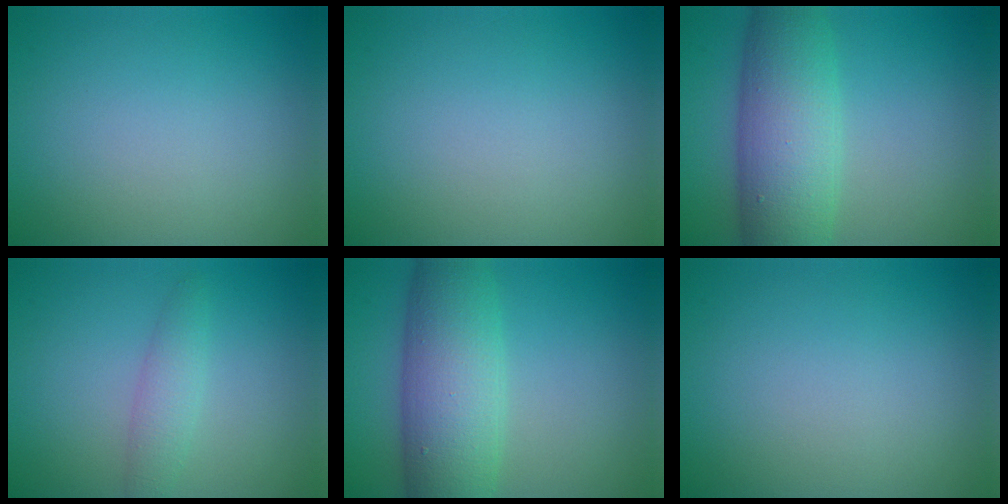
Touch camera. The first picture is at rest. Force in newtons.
{"total": 0.0}
{"total": 8.4, "press": 8.4, "slide": 0.2}
{"total": 2.0, "press": 2.0, "slide": 0.1}
{"total": 8.4, "press": 8.4, "slide": 0.2}
{"total": 0.0}